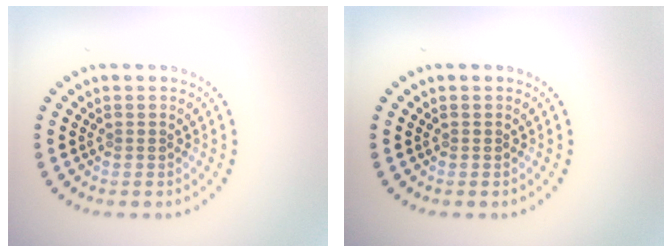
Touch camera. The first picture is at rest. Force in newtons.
{"total": 0.0}